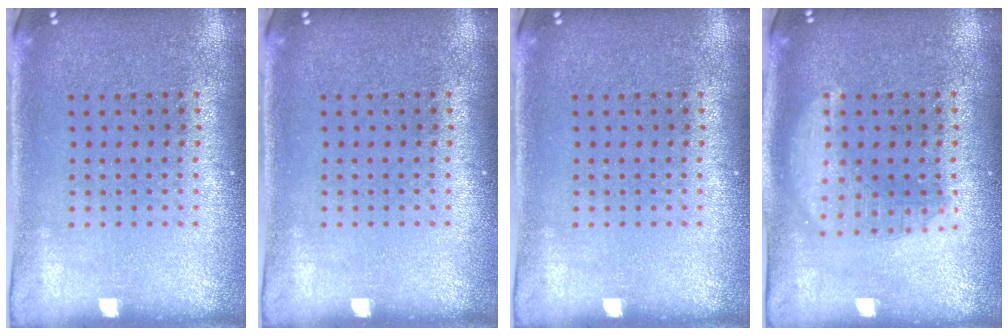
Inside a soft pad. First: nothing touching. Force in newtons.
{"total": 0.0}
{"total": 0.0}
{"total": 1.6, "press": 1.6, "slide": 0.2}